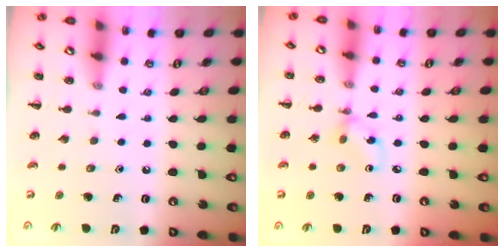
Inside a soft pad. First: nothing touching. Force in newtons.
{"total": 2.9, "press": 2.9, "slide": 0.3}